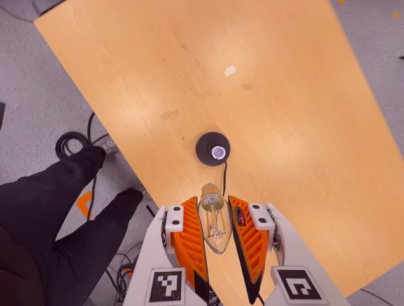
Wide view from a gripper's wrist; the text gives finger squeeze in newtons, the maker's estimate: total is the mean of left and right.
{"total": 14.7, "left": 16.2, "right": 13.2}